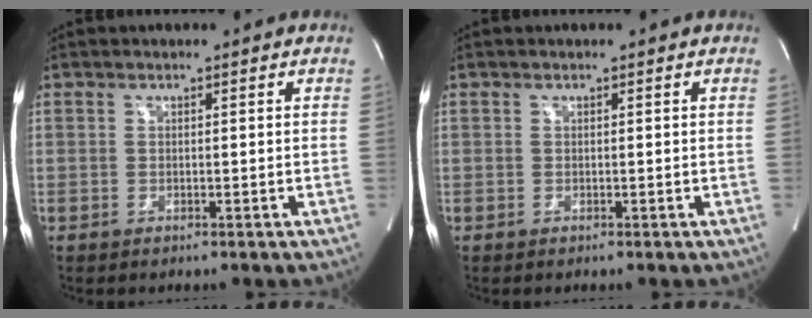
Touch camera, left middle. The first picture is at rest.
{"total": 0.0}